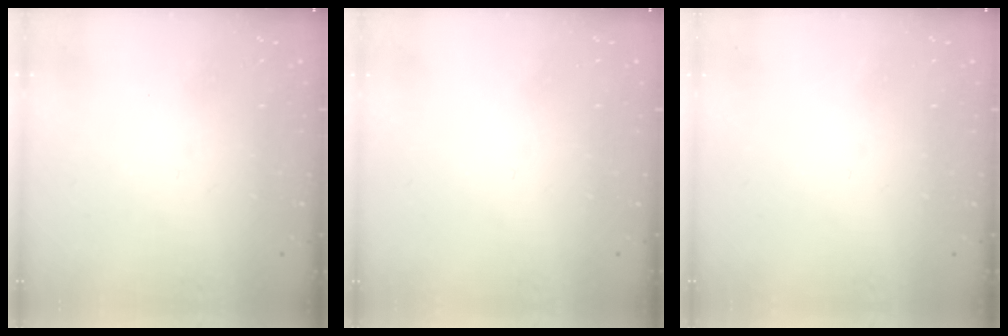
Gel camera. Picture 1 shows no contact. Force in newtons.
{"total": 0.0}
{"total": 0.0}